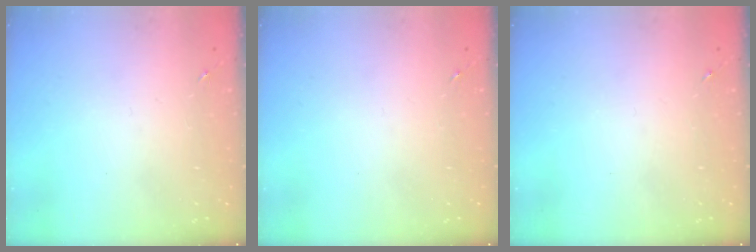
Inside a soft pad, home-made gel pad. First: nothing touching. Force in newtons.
{"total": 0.0}
{"total": 0.0}